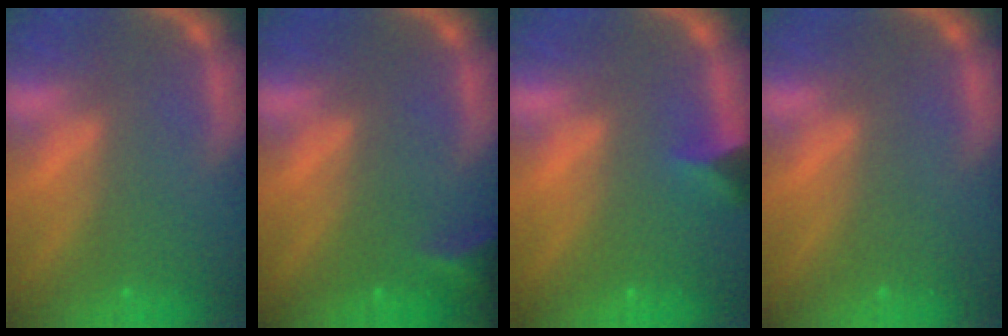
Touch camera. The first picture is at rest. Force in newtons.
{"total": 2.9}
{"total": 2.4}
{"total": 0.0}